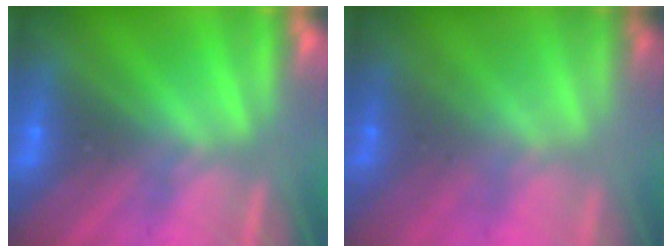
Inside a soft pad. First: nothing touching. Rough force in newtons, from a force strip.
{"total": 1.2}